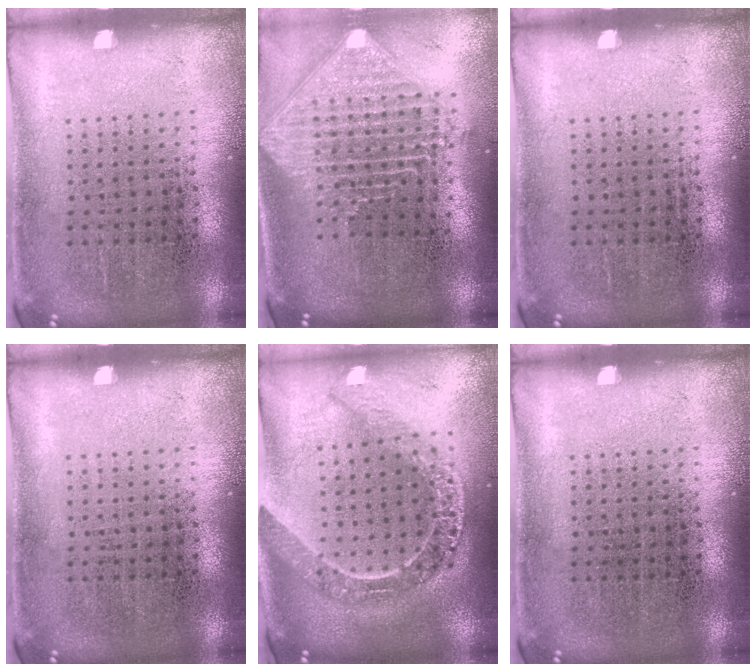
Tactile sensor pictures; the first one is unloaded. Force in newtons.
{"total": 2.4, "press": 1.9, "slide": 1.5}
{"total": 0.0}
{"total": 0.0}
{"total": 2.3, "press": 2.0, "slide": 1.2}
{"total": 0.0}